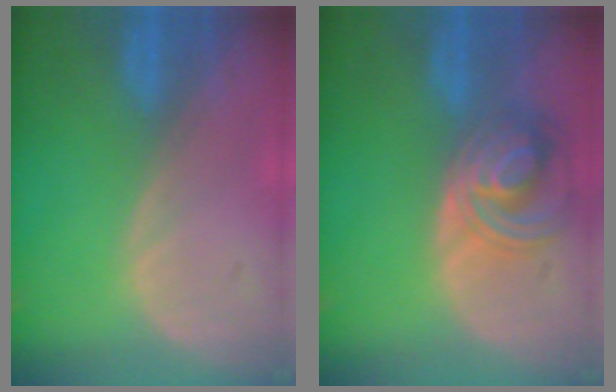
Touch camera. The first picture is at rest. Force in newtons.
{"total": 7.1, "press": 6.9, "slide": 1.8}